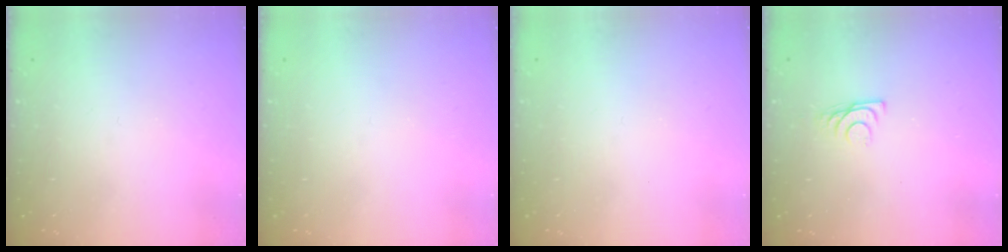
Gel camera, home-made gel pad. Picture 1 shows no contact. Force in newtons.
{"total": 0.0}
{"total": 1.8, "press": 1.8, "slide": 0.4}
{"total": 6.8, "press": 6.8, "slide": 0.6}